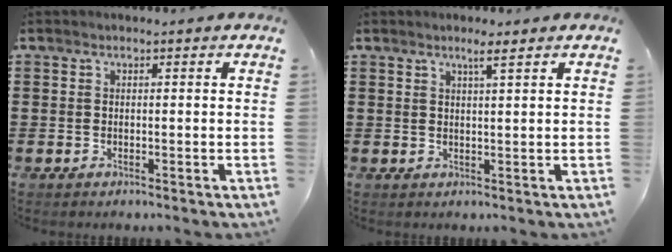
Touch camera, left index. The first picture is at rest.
{"total": 2.2, "force": [1.6, -0.1, 1.5], "torque": [-0.033, -0.001, 0.029]}